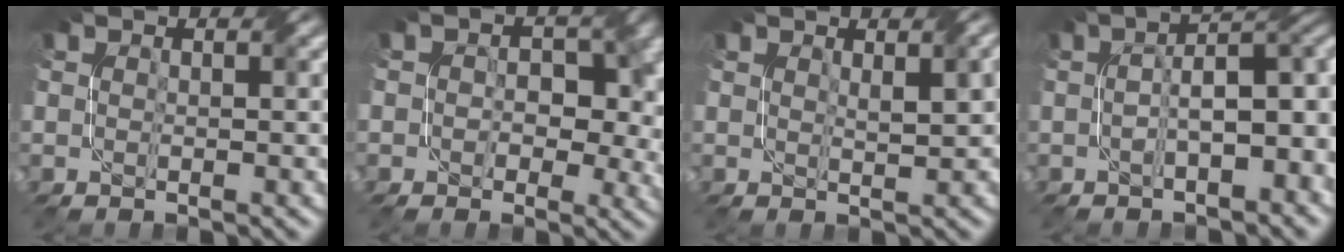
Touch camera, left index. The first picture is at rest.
{"total": 5.4, "force": [0.3, 4.0, 3.5], "torque": [-0.017, -0.003, 0.009]}
{"total": 2.2, "force": [1.1, 0.5, 1.9], "torque": [-0.022, 0.009, 0.027]}
{"total": 6.5, "force": [-0.6, 2.5, 5.9], "torque": [-0.082, 0.019, -0.005]}